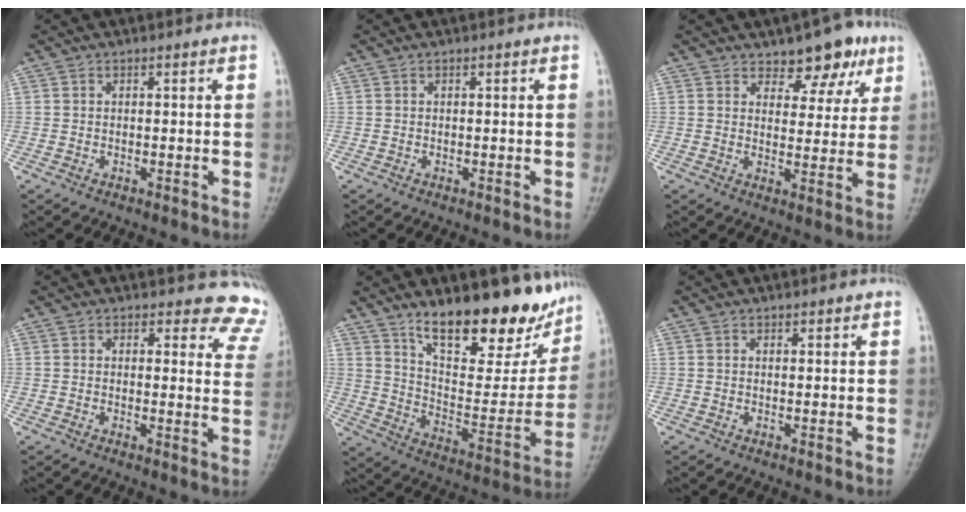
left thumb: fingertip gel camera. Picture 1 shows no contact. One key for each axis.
{"total": 0.0}
{"total": 8.2, "fx": 5.3, "fy": 4.5, "fz": 4.4, "tx": -0.014, "ty": -0.025, "tz": 0.072}
{"total": 8.4, "fx": 7.8, "fy": 3.2, "fz": 0.6, "tx": 0.052, "ty": -0.052, "tz": 0.047}
{"total": 21.4, "fx": 15.0, "fy": 8.3, "fz": 12.8, "tx": -0.129, "ty": -0.087, "tz": 0.235}
{"total": 0.7, "fx": 0.6, "fy": 0.3, "fz": 0.2, "tx": -0.001, "ty": -0.004, "tz": 0.008}